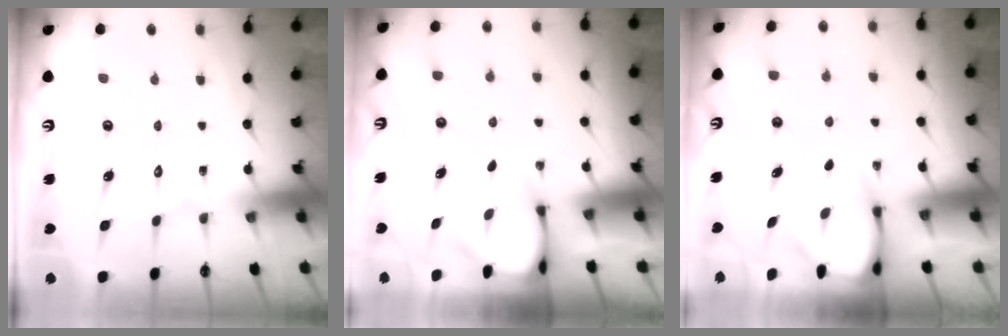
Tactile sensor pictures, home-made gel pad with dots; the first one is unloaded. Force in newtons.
{"total": 2.9, "press": 2.9, "slide": 0.2}
{"total": 3.3, "press": 3.3, "slide": 0.3}